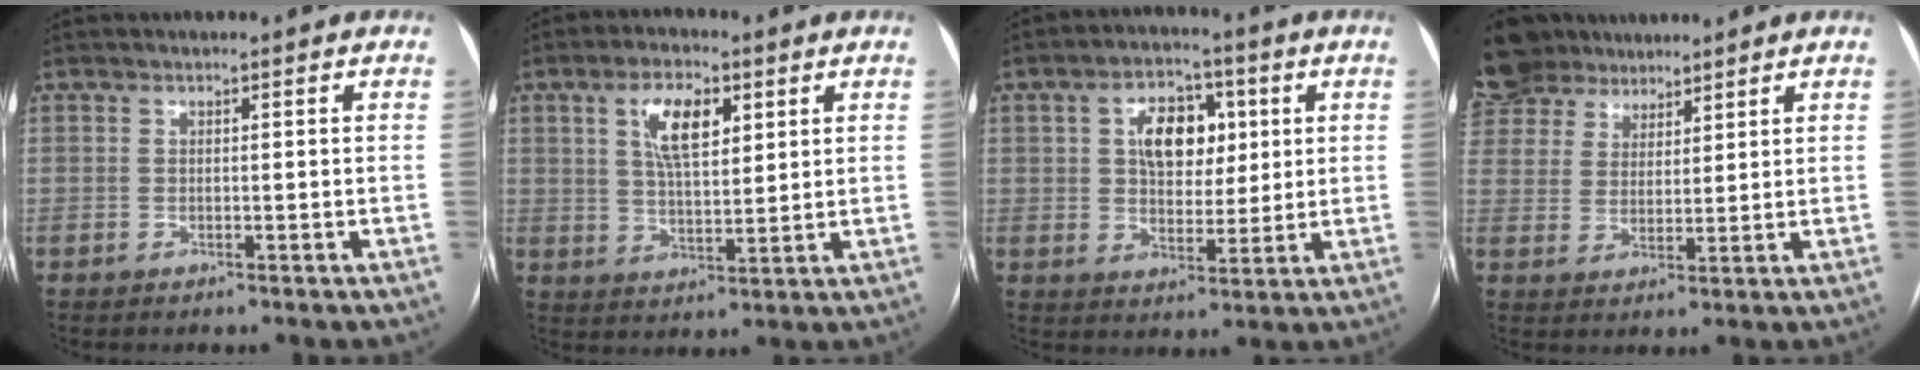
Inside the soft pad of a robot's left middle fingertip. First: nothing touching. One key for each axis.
{"total": 7.8, "fx": 3.3, "fy": 3.1, "fz": 6.4, "tx": -0.121, "ty": 0.010, "tz": 0.062}
{"total": 8.5, "fx": 2.4, "fy": 5.3, "fz": 6.2, "tx": -0.104, "ty": 0.018, "tz": 0.043}
{"total": 14.8, "fx": 11.7, "fy": 8.3, "fz": 3.8, "tx": -0.116, "ty": 0.049, "tz": 0.221}